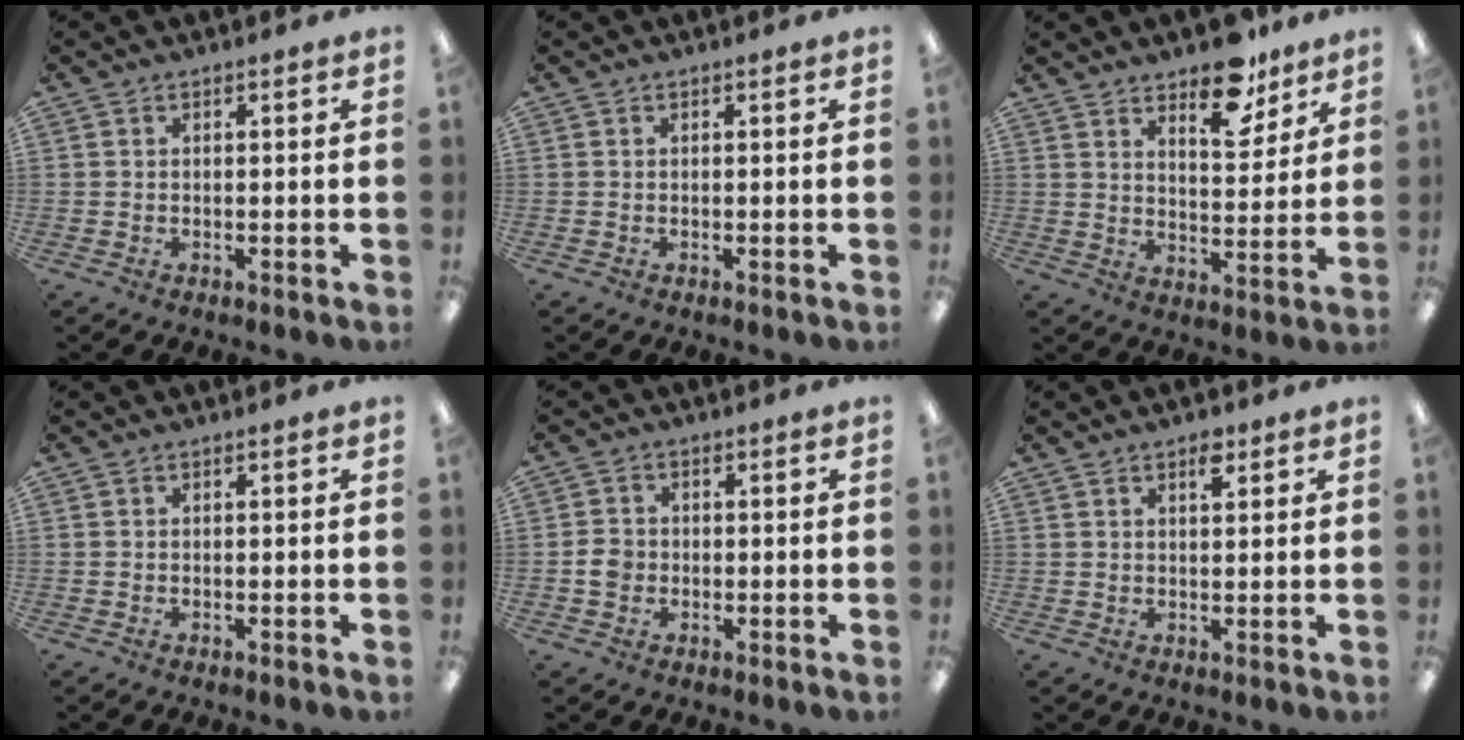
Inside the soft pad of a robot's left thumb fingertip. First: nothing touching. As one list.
[{"total": 0.0}, {"total": 10.9, "force": [8.6, 4.6, 4.9], "torque": [-0.052, -0.057, 0.149]}, {"total": 0.0}, {"total": 3.6, "force": [-0.6, 3.2, 1.7], "torque": [-0.028, 0.007, -0.012]}, {"total": 3.2, "force": [2.3, 1.3, 1.8], "torque": [-0.016, -0.009, 0.036]}]